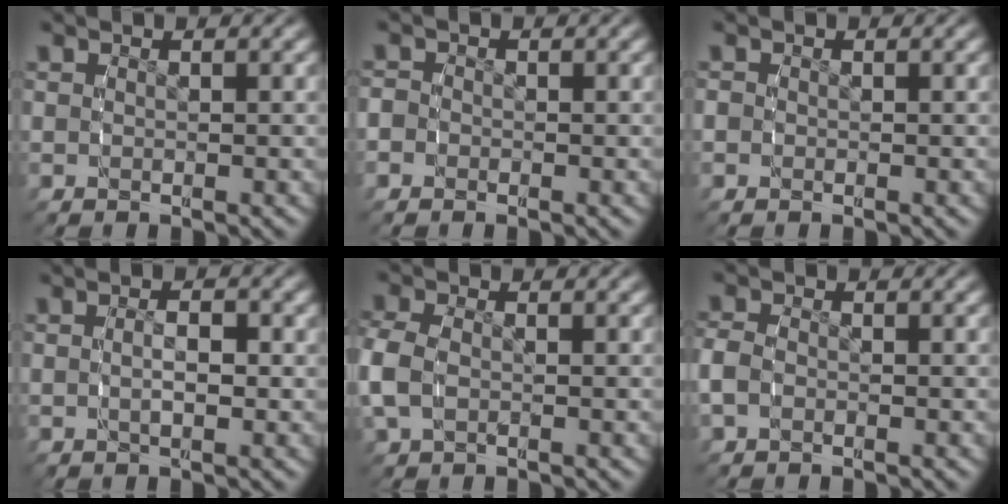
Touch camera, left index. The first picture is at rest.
{"total": 1.7, "force": [-0.6, 1.6, 0.2], "torque": [-0.012, 0.002, -0.019]}
{"total": 0.9, "force": [-0.2, 0.9, 0.1], "torque": [-0.006, 0.002, -0.006]}
{"total": 2.0, "force": [-0.2, 0.7, 1.8], "torque": [-0.034, -0.002, -0.004]}
{"total": 2.8, "force": [-0.3, 2.1, 1.7], "torque": [-0.064, -0.008, 0.003]}
{"total": 2.1, "force": [-0.6, 1.7, 1.0], "torque": [-0.039, -0.002, -0.011]}